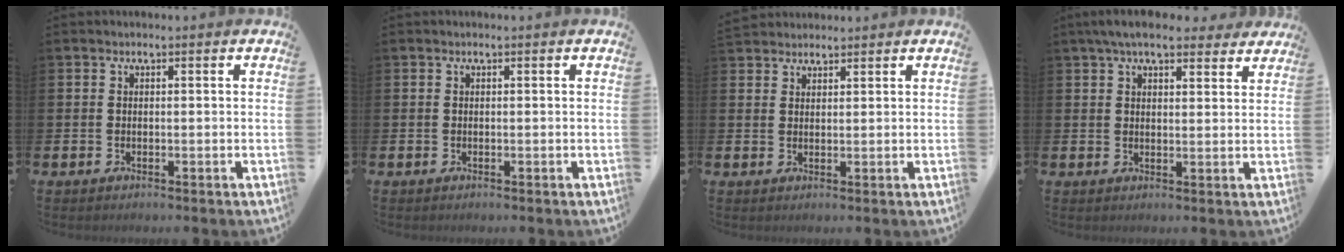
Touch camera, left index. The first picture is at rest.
{"total": 0.0}
{"total": 3.6, "force": [3.4, 0.9, -0.4], "torque": [-0.010, -0.010, 0.065]}
{"total": 6.1, "force": [5.3, 1.7, 2.5], "torque": [-0.048, -0.015, 0.094]}